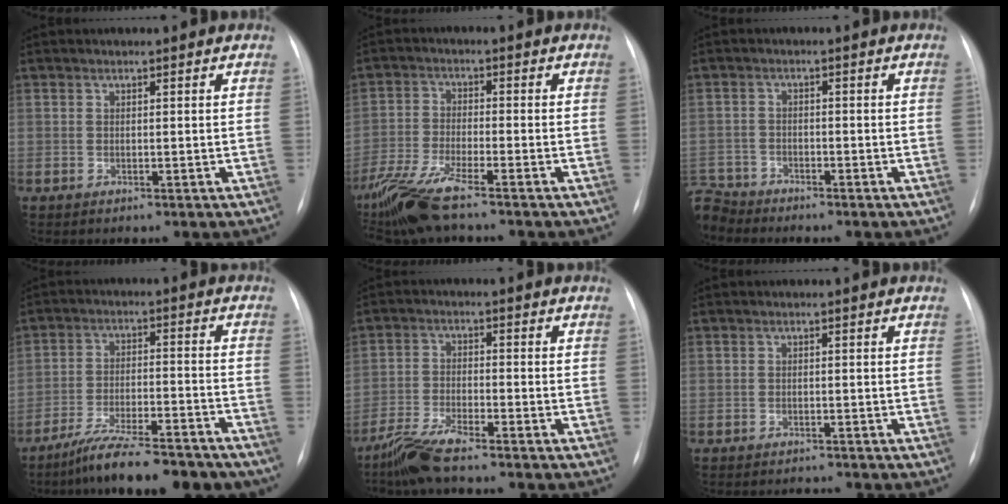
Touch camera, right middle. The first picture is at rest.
{"total": 9.6, "force": [-7.5, 0.7, 6.0], "torque": [-0.132, -0.027, -0.143]}
{"total": 5.6, "force": [-5.4, 1.6, -0.3], "torque": [0.009, -0.003, -0.108]}
{"total": 14.8, "force": [-12.1, 2.4, 8.2], "torque": [-0.126, -0.013, -0.188]}
{"total": 6.1, "force": [-5.2, 0.3, 3.3], "torque": [-0.078, -0.022, -0.105]}
{"total": 2.3, "force": [-2.3, 0.3, 0.3], "torque": [0.000, -0.007, -0.033]}